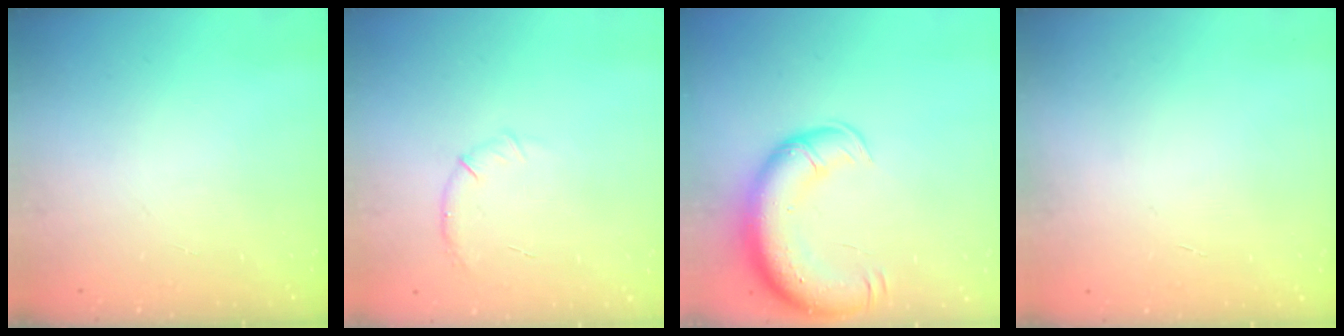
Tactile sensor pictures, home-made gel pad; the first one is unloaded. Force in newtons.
{"total": 6.8, "press": 6.5, "slide": 1.9}
{"total": 15.7, "press": 15.3, "slide": 3.9}
{"total": 0.0}